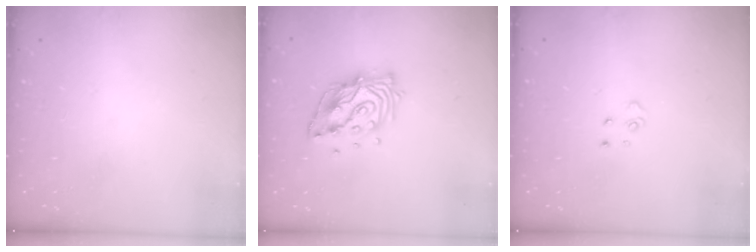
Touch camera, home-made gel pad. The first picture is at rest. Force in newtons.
{"total": 13.3, "press": 13.2, "slide": 1.5}
{"total": 2.6, "press": 2.6, "slide": 0.3}